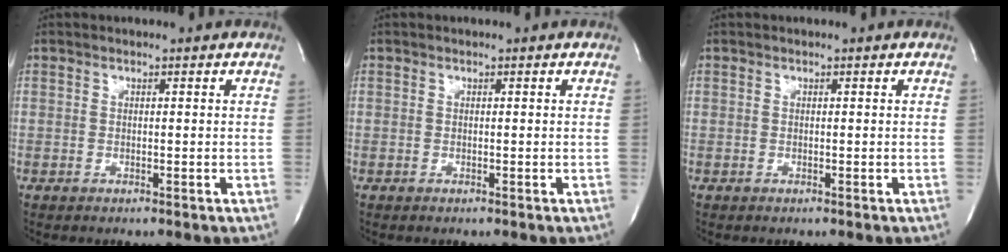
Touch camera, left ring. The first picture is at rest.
{"total": 0.0}
{"total": 0.0}